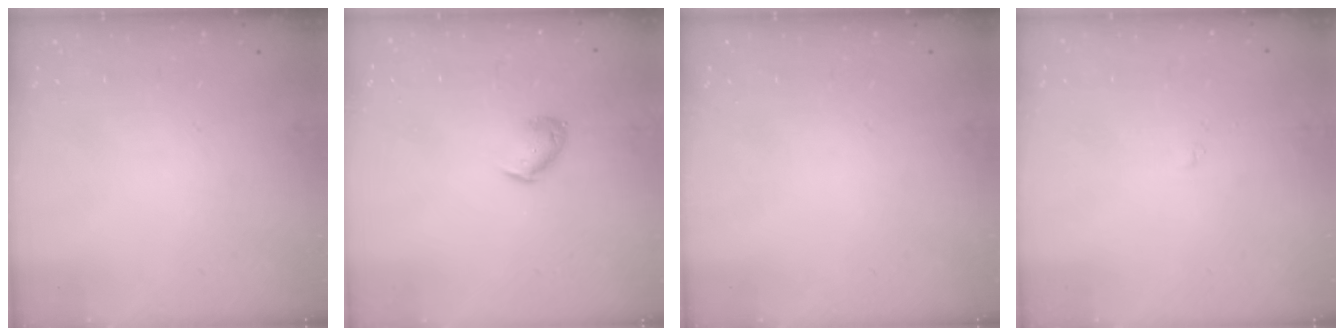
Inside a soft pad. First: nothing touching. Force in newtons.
{"total": 5.1, "press": 5.1, "slide": 0.5}
{"total": 0.0}
{"total": 1.7, "press": 1.7, "slide": 0.3}